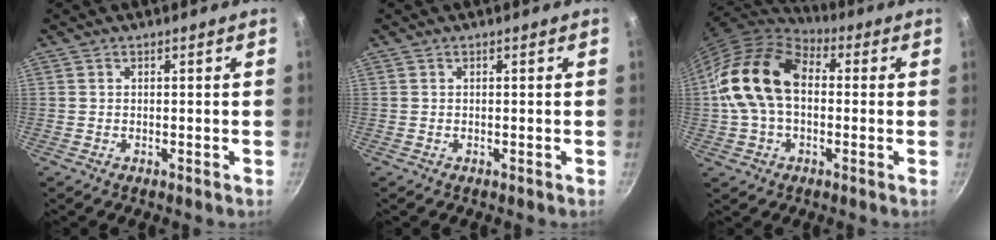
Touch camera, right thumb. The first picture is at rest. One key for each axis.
{"total": 0.0}
{"total": 16.7, "fx": 0.7, "fy": 11.4, "fz": 12.3, "tx": -0.205, "ty": 0.037, "tz": -0.003}